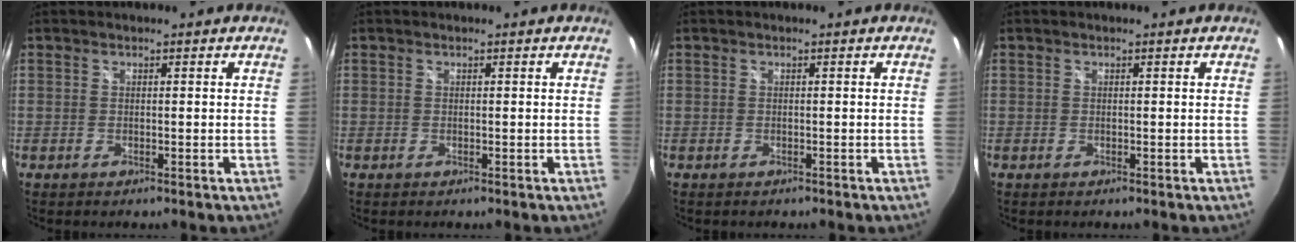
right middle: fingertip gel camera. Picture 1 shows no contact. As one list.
[{"total": 0.0}, {"total": 0.0}, {"total": 0.0}]